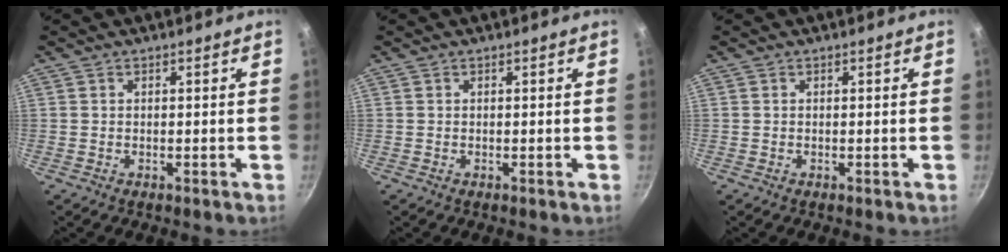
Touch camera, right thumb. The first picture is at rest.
{"total": 0.0}
{"total": 0.0}